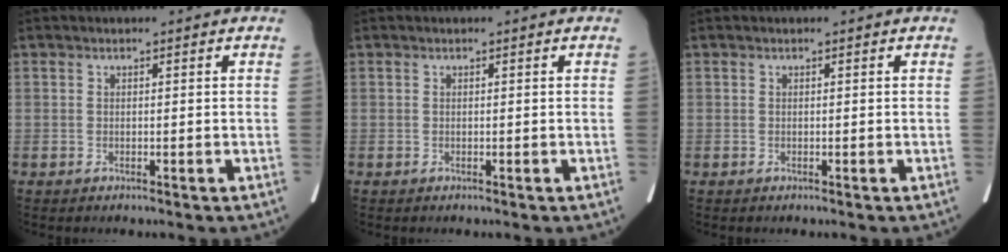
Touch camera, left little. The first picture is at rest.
{"total": 0.0}
{"total": 0.0}